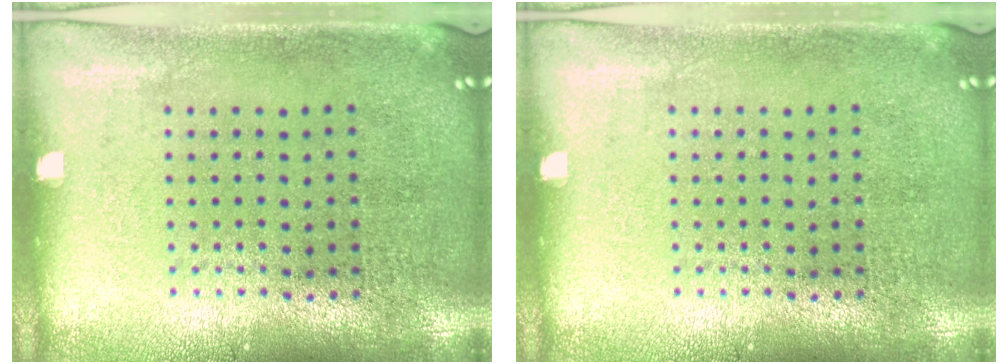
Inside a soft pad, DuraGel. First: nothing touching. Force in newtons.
{"total": 0.0}